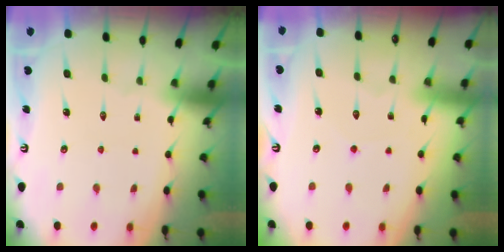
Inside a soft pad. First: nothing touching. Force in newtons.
{"total": 3.2, "press": 3.2, "slide": 0.3}